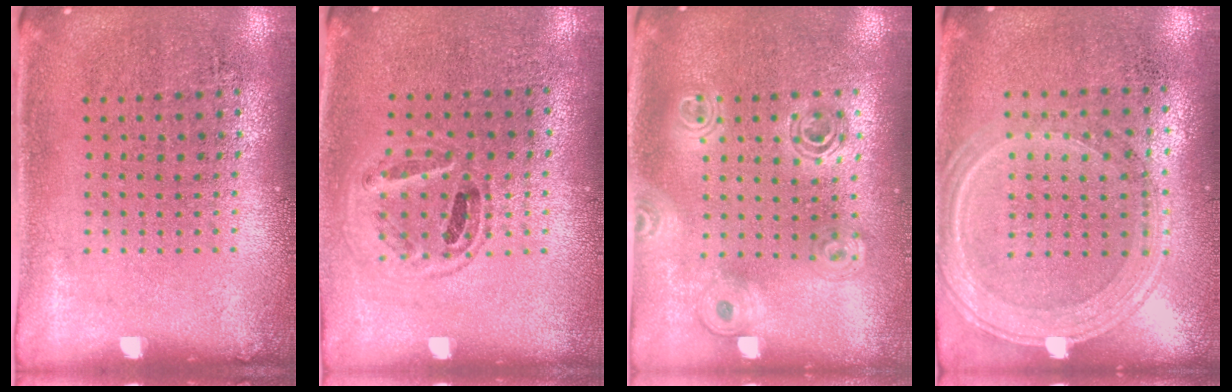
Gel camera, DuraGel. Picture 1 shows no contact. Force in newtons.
{"total": 0.9, "press": 0.8, "slide": 0.3}
{"total": 1.6, "press": 1.4, "slide": 0.8}
{"total": 1.3, "press": 1.2, "slide": 0.4}